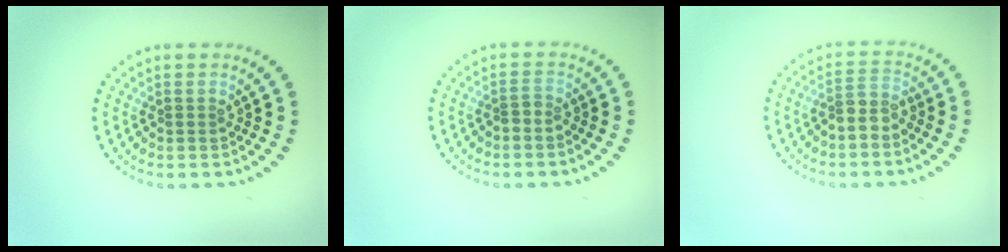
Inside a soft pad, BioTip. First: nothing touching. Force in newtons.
{"total": 0.9, "press": 0.6, "slide": 0.7}
{"total": 2.2, "press": 1.8, "slide": 1.3}